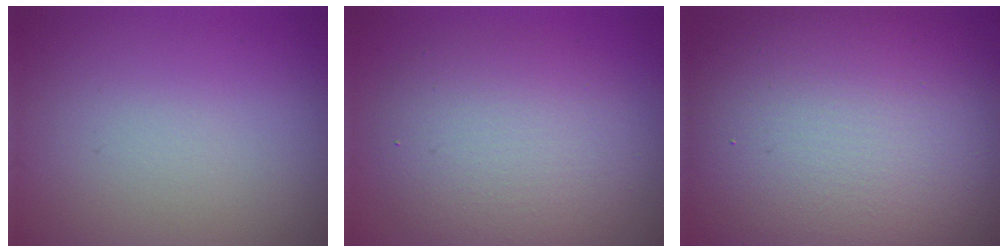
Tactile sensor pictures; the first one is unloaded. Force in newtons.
{"total": 5.7, "press": 5.7, "slide": 0.3}
{"total": 17.3, "press": 17.3, "slide": 1.2}